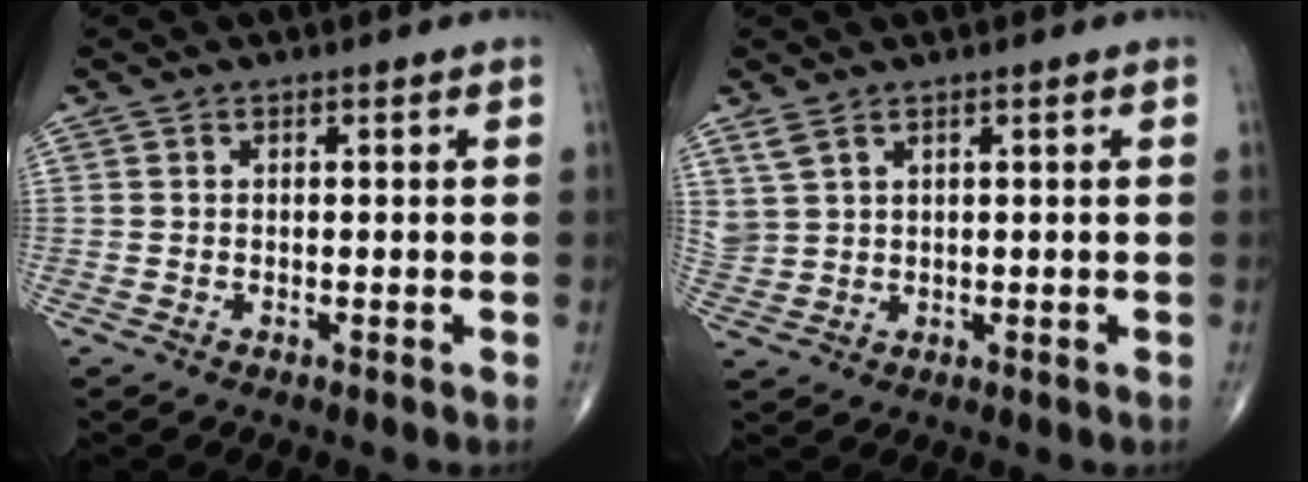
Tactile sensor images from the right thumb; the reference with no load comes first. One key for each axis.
{"total": 3.2, "fx": 2.3, "fy": 1.4, "fz": 1.7, "tx": -0.040, "ty": -0.005, "tz": 0.061}